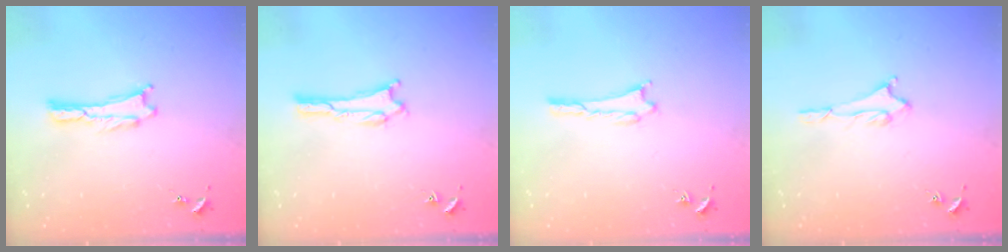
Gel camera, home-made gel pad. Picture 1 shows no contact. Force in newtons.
{"total": 1.3, "press": 1.3, "slide": 0.4}
{"total": 0.9, "press": 0.8, "slide": 0.1}
{"total": 1.6, "press": 1.6, "slide": 0.2}